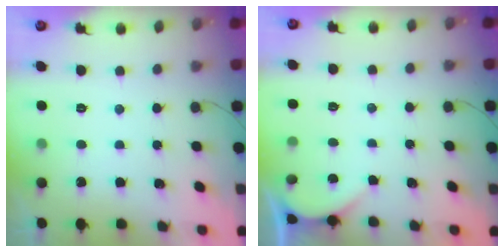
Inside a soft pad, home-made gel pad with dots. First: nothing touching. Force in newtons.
{"total": 2.3, "press": 2.3, "slide": 0.2}